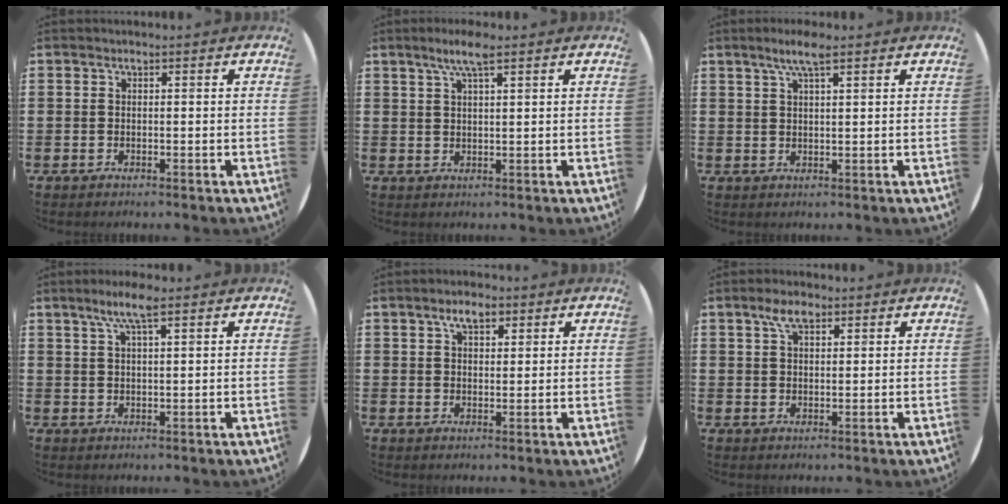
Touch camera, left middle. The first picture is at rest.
{"total": 4.2, "force": [2.9, 0.7, 3.0], "torque": [-0.063, 0.009, 0.049]}
{"total": 3.9, "force": [2.7, 0.6, 2.8], "torque": [-0.059, 0.008, 0.045]}
{"total": 4.8, "force": [3.1, 0.9, 3.5], "torque": [-0.066, 0.006, 0.051]}
{"total": 3.5, "force": [2.3, 1.7, 2.0], "torque": [-0.026, 0.003, 0.038]}
{"total": 3.9, "force": [2.6, 1.7, 2.4], "torque": [-0.044, 0.006, 0.045]}